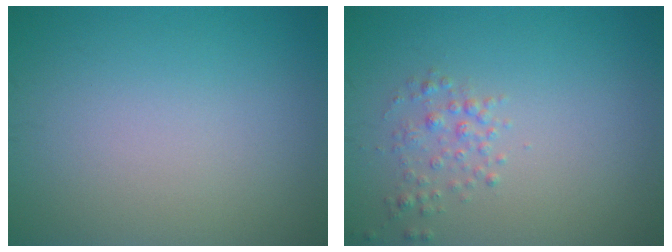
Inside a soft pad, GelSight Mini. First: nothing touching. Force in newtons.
{"total": 1.6, "press": 1.6, "slide": 0.1}